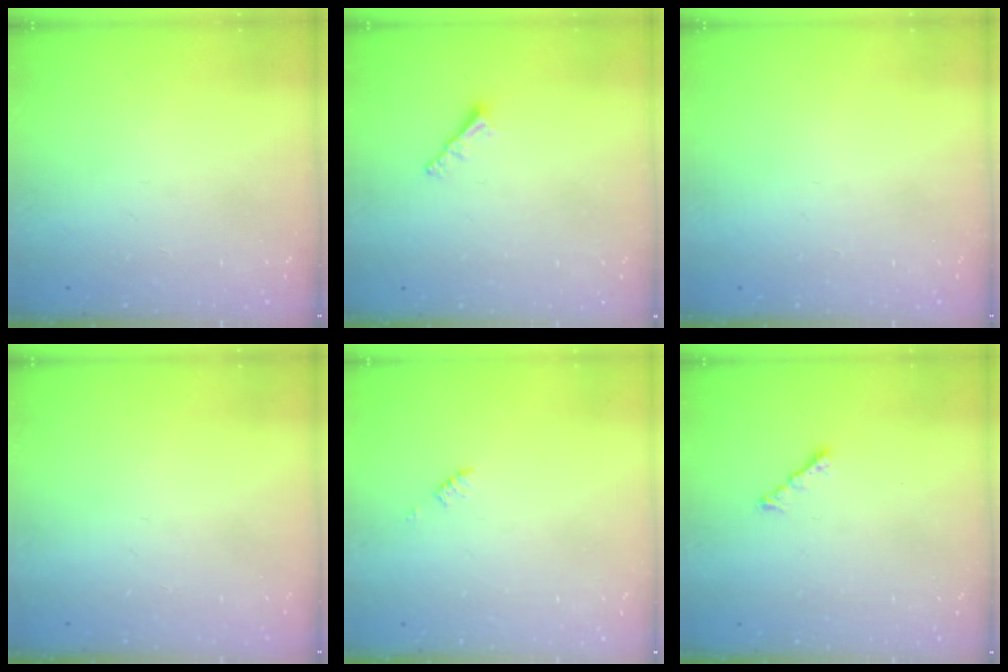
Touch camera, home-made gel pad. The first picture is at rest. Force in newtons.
{"total": 2.1, "press": 2.0, "slide": 0.5}
{"total": 0.0}
{"total": 0.0}
{"total": 1.2, "press": 1.2, "slide": 0.2}
{"total": 2.3, "press": 2.2, "slide": 0.7}